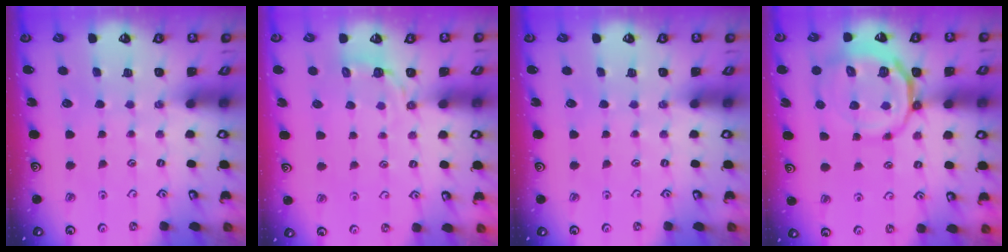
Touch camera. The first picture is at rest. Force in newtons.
{"total": 3.0, "press": 1.6, "slide": 2.5}
{"total": 0.0}
{"total": 12.6, "press": 12.4, "slide": 2.4}